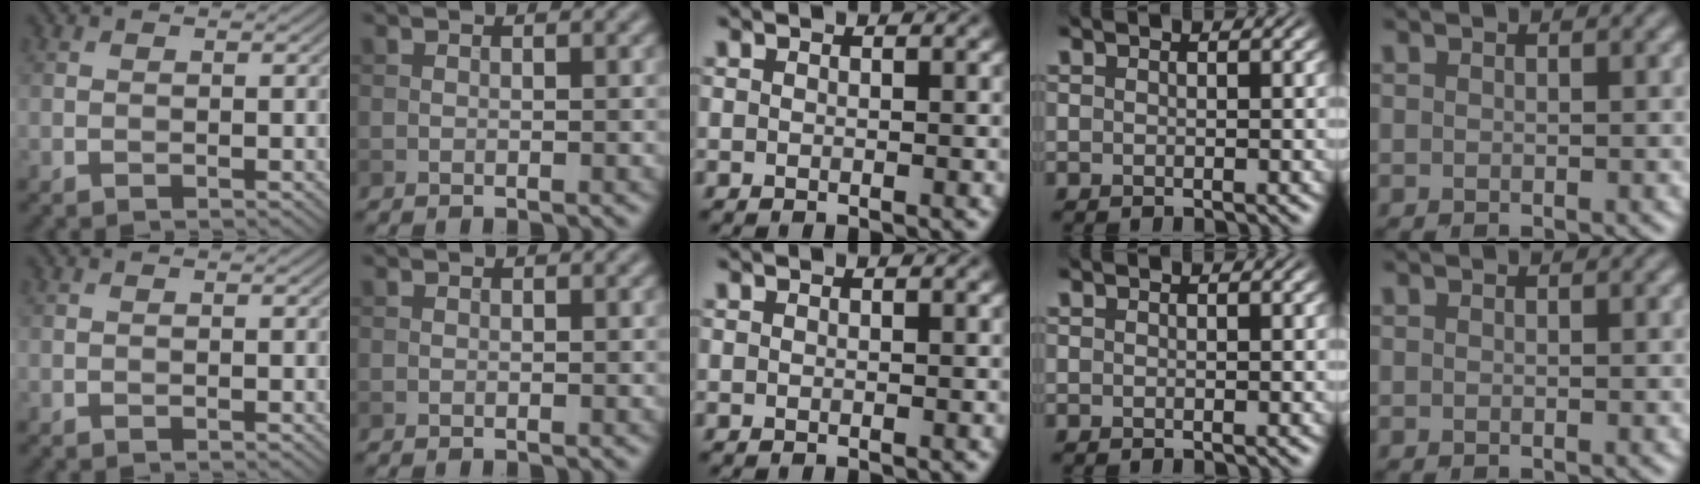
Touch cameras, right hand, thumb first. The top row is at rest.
{}